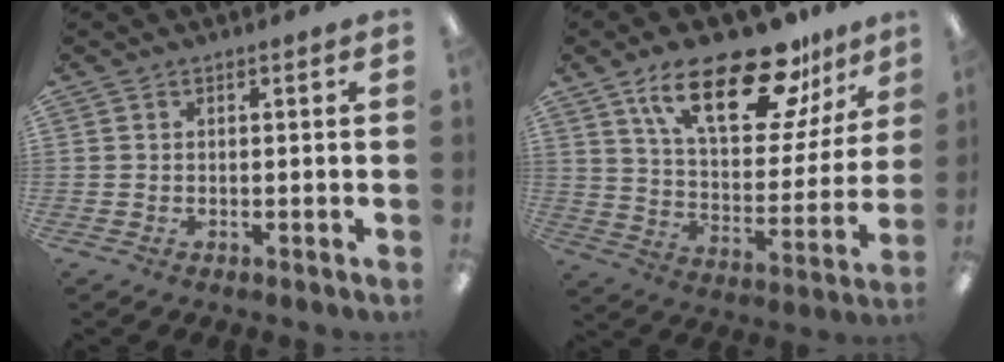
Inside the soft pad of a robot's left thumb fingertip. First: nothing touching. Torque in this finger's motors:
{"motor_torque": [0.31, 0.78, 1.49, -1.29, 0.41]}